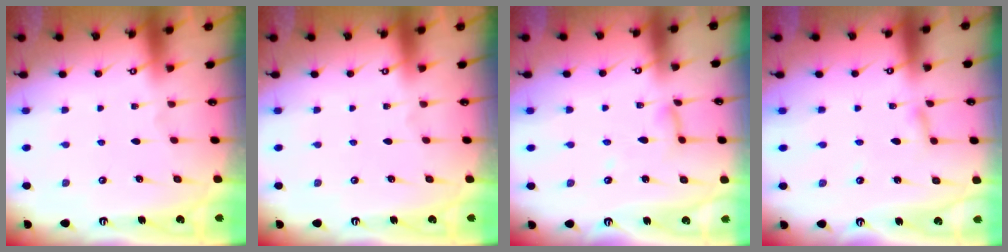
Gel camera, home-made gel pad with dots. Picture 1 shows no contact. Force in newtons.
{"total": 0.0}
{"total": 5.2, "press": 5.2, "slide": 0.4}
{"total": 2.7, "press": 2.7, "slide": 0.2}